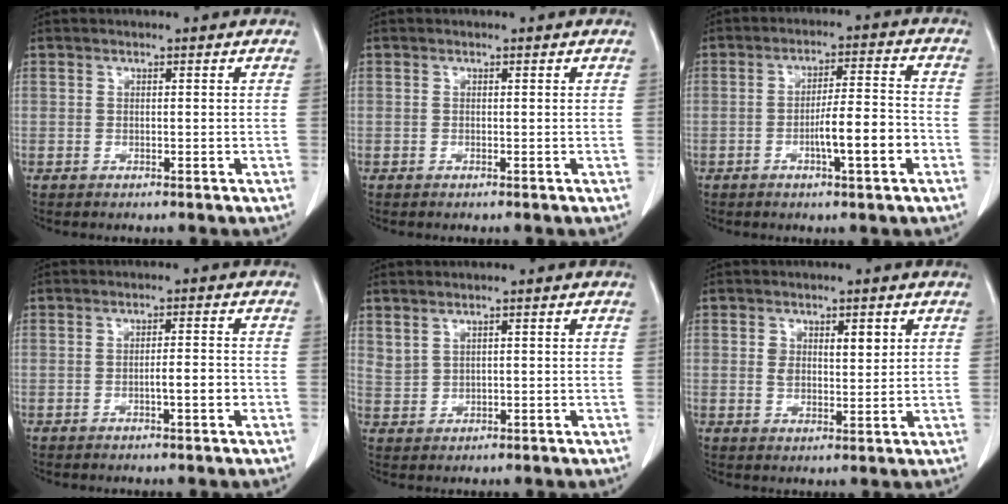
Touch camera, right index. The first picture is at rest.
{"total": 0.0}
{"total": 7.8, "force": [-2.8, 0.6, 7.3], "torque": [-0.117, 0.008, -0.045]}
{"total": 2.9, "force": [-1.0, 0.3, 2.7], "torque": [-0.043, 0.001, -0.017]}
{"total": 1.8, "force": [1.4, 0.8, 0.7], "torque": [-0.013, -0.003, 0.036]}
{"total": 4.1, "force": [1.4, 2.2, 3.2], "torque": [-0.054, 0.005, 0.027]}